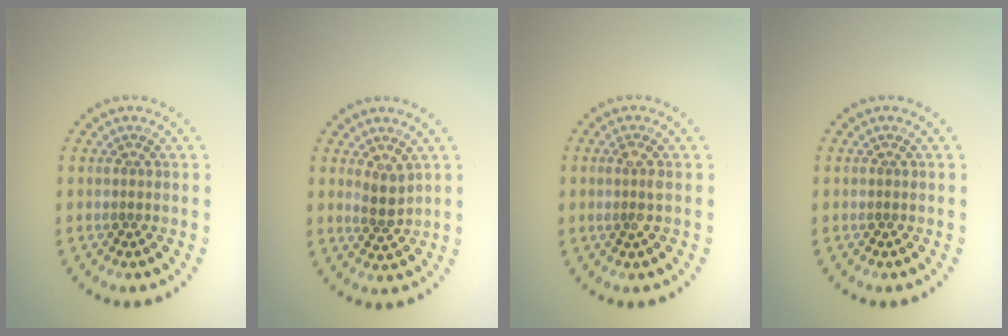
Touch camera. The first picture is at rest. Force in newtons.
{"total": 1.9, "press": 1.5, "slide": 1.1}
{"total": 1.3, "press": 1.2, "slide": 0.6}
{"total": 0.0}